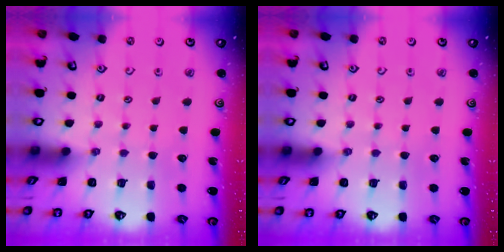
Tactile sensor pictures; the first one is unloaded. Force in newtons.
{"total": 0.0}